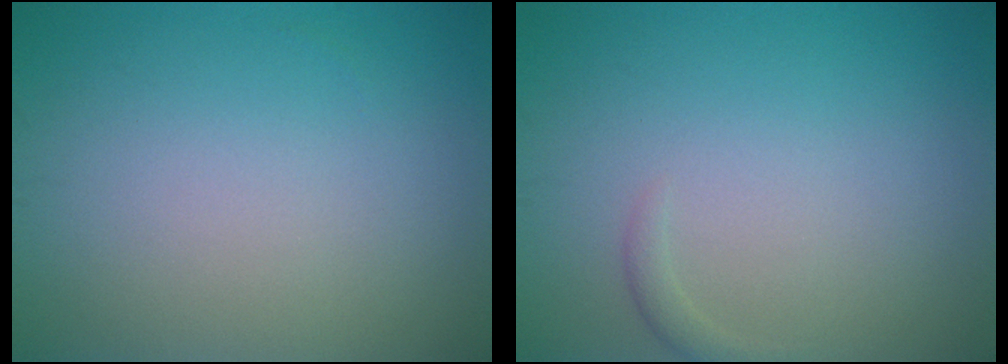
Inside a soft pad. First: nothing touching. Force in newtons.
{"total": 0.8, "press": 0.8, "slide": 0.1}